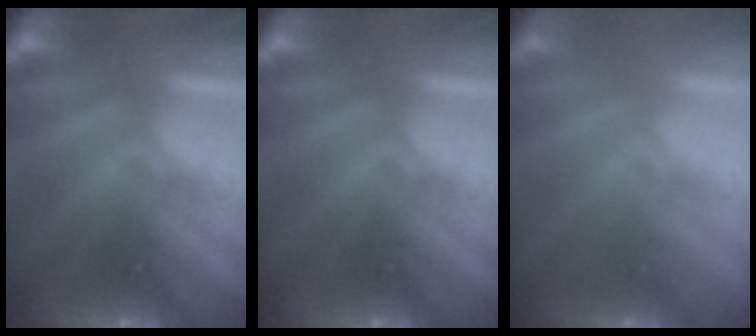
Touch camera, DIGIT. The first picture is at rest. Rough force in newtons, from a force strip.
{"total": 0.0}
{"total": 2.1}